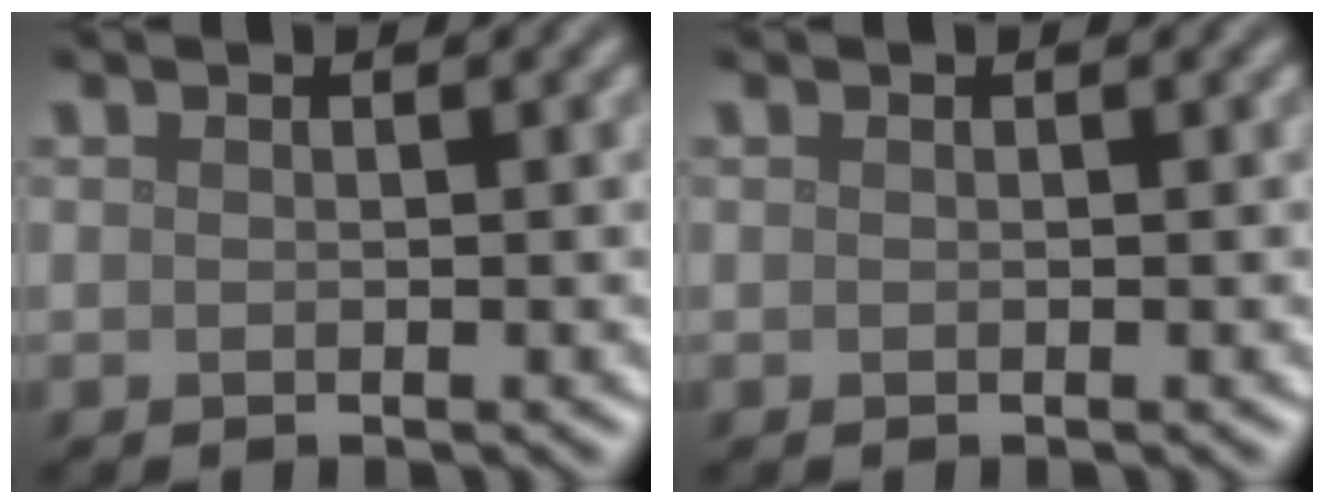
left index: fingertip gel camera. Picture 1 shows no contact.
{"total": 0.0}